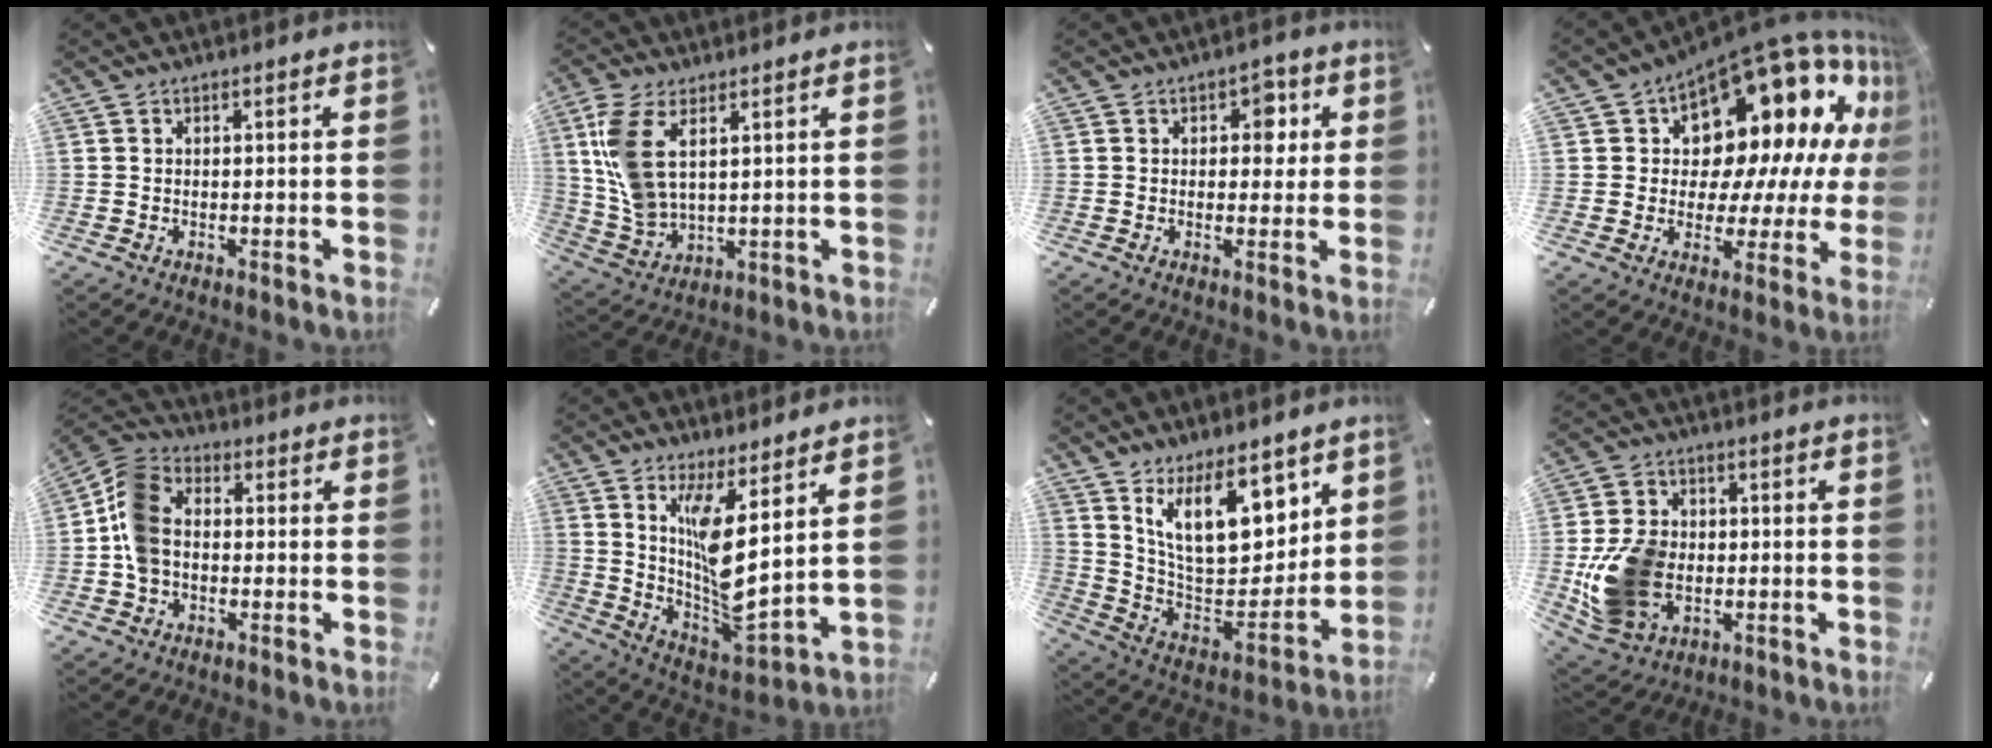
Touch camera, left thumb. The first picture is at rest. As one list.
[{"total": 9.4, "force": [3.3, 4.9, 7.3], "torque": [-0.178, -0.008, 0.062]}, {"total": 4.7, "force": [1.2, 3.3, 3.1], "torque": [-0.010, -0.013, 0.007]}, {"total": 19.0, "force": [10.6, 11.3, 10.9], "torque": [-0.134, -0.103, 0.183]}, {"total": 9.5, "force": [-1.4, 7.3, 6.0], "torque": [-0.131, 0.024, -0.023]}, {"total": 11.3, "force": [5.2, 2.3, 9.8], "torque": [-0.189, -0.069, 0.089]}, {"total": 17.7, "force": [11.0, 9.2, 10.4], "torque": [-0.169, -0.069, 0.203]}, {"total": 14.2, "force": [-2.4, 11.3, 8.3], "torque": [-0.186, 0.008, -0.040]}]